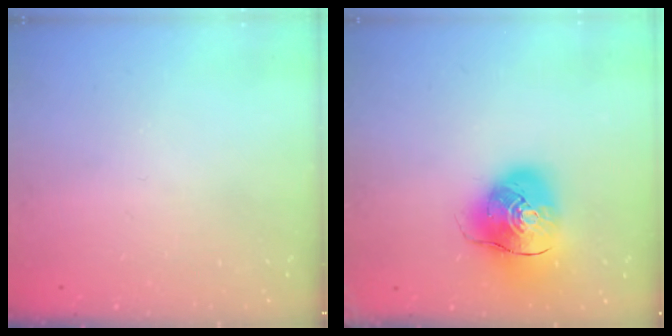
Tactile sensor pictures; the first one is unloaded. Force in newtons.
{"total": 13.0, "press": 12.8, "slide": 2.4}